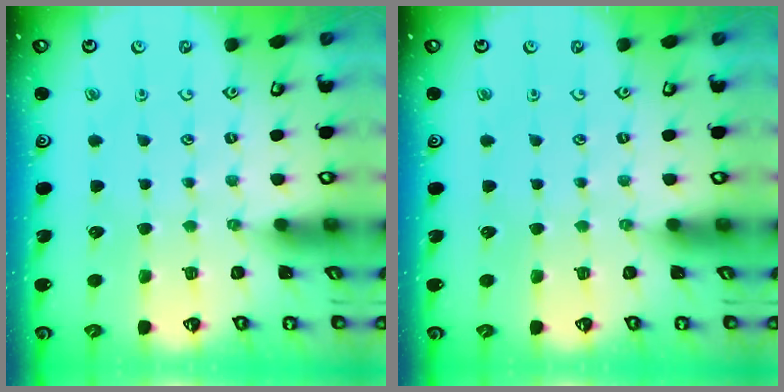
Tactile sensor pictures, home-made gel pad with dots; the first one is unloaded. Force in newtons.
{"total": 0.0}